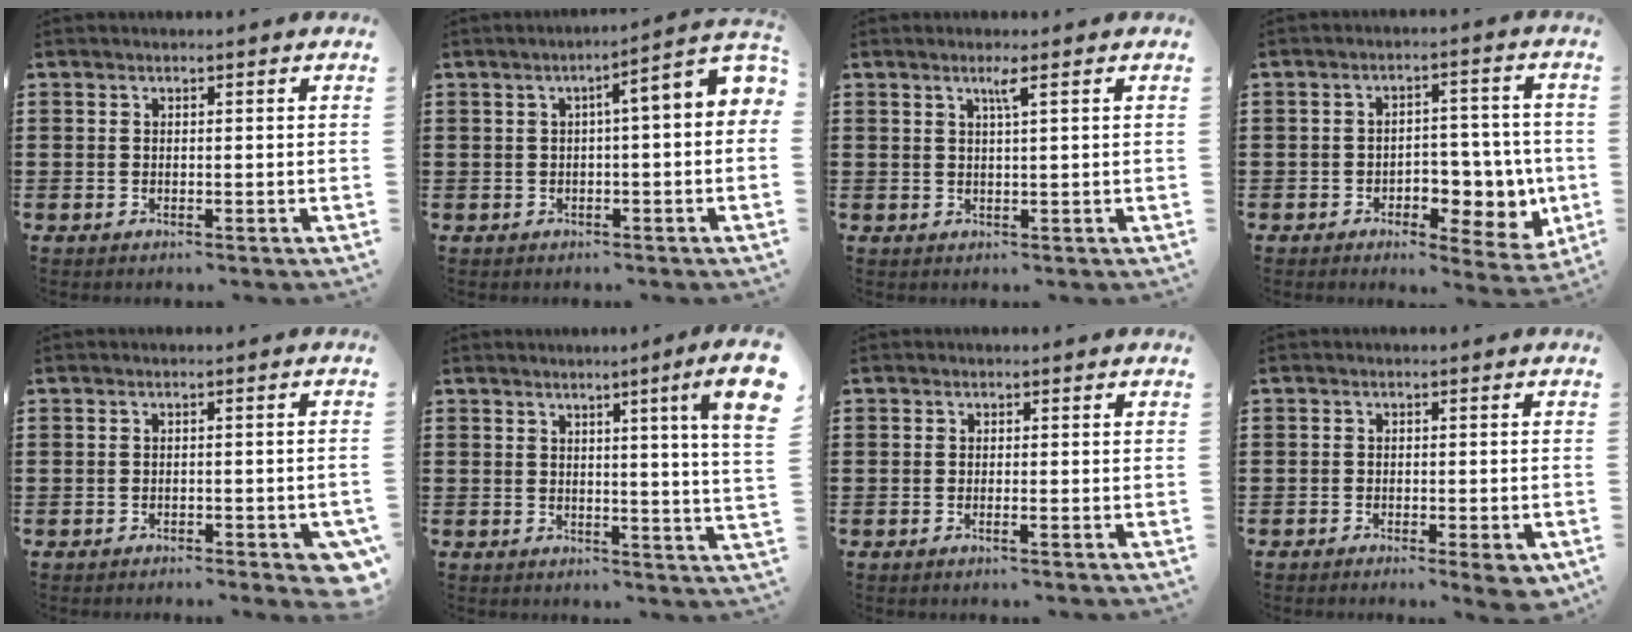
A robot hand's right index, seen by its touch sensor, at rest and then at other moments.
{"total": 4.5, "force": [0.0, 0.3, 4.4], "torque": [-0.077, -0.012, -0.009]}
{"total": 2.0, "force": [1.0, -0.2, 1.8], "torque": [-0.036, -0.003, 0.015]}
{"total": 6.2, "force": [-1.5, 4.6, 3.9], "torque": [-0.050, 0.005, -0.029]}
{"total": 1.8, "force": [-1.5, 0.4, 0.9], "torque": [-0.017, 0.001, -0.029]}
{"total": 6.1, "force": [2.7, -1.0, 5.4], "torque": [-0.094, -0.016, 0.039]}
{"total": 0.8, "force": [-0.4, -0.1, 0.7], "torque": [-0.011, -0.005, -0.007]}
{"total": 2.1, "force": [-1.5, 0.4, 1.4], "torque": [-0.022, 0.001, -0.026]}